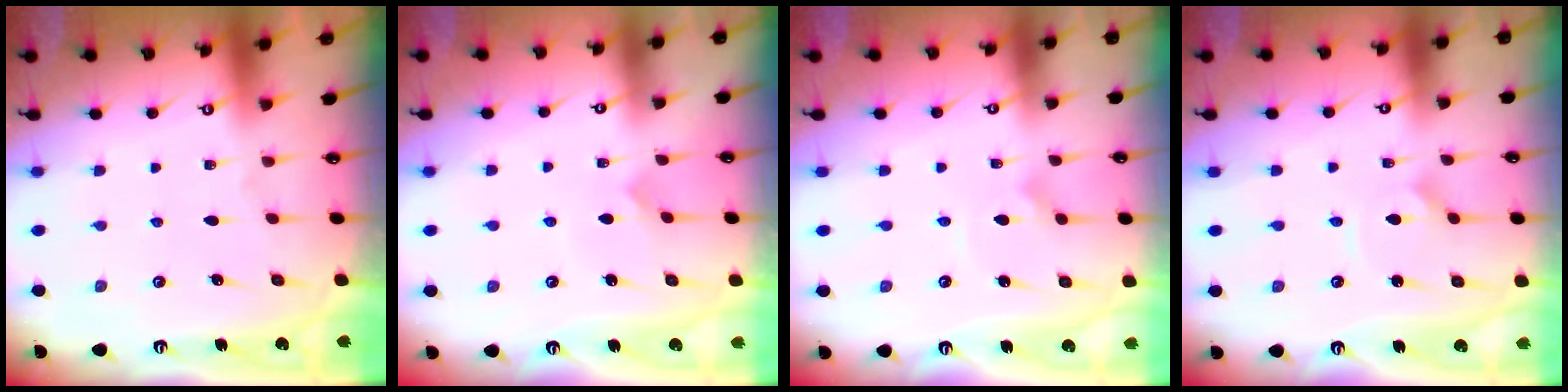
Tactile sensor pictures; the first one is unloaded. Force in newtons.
{"total": 2.8, "press": 2.8, "slide": 0.3}
{"total": 2.2, "press": 2.2, "slide": 0.1}
{"total": 3.2, "press": 3.1, "slide": 0.3}